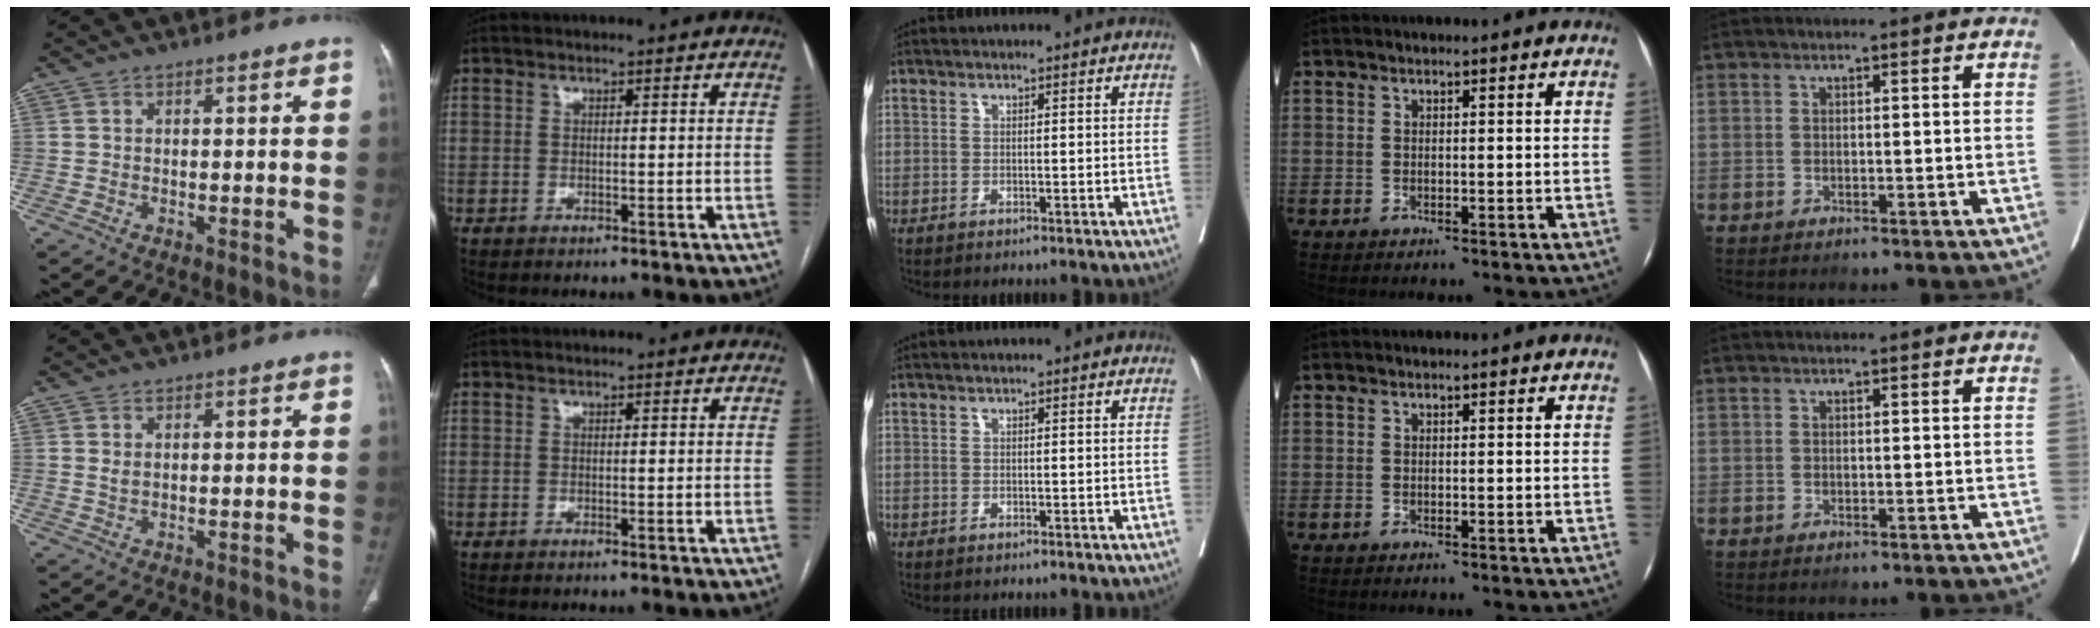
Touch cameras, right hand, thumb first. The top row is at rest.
{}